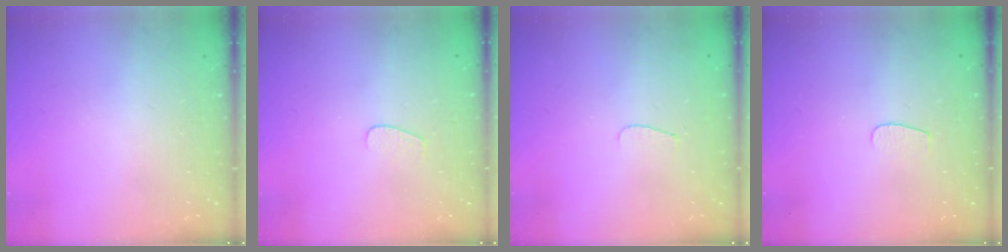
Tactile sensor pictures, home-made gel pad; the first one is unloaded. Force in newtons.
{"total": 3.4, "press": 3.4, "slide": 0.3}
{"total": 3.3, "press": 3.3, "slide": 0.4}
{"total": 3.5, "press": 3.5, "slide": 0.4}